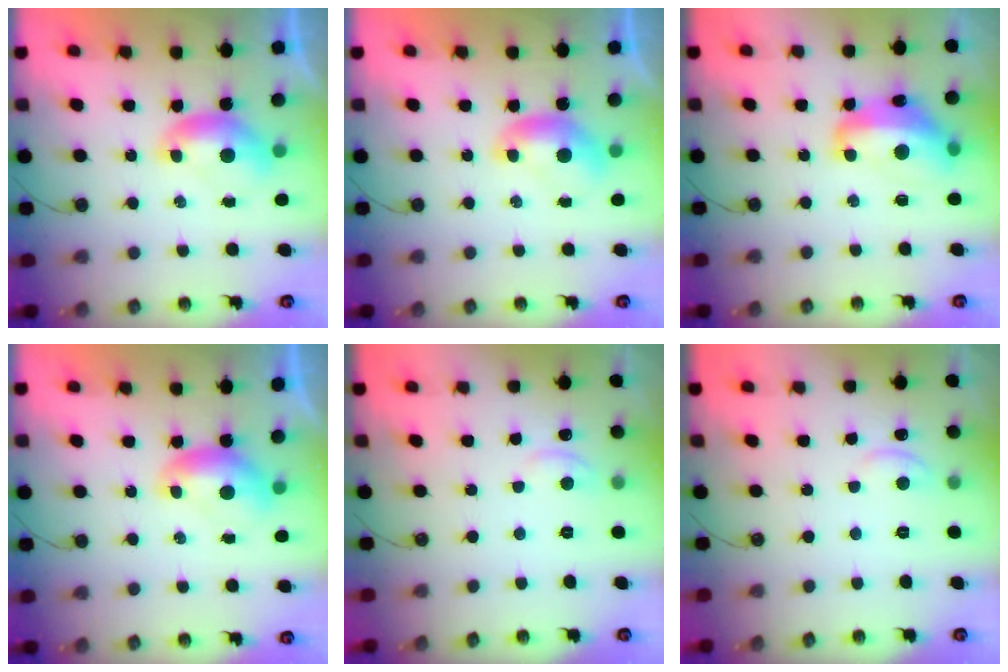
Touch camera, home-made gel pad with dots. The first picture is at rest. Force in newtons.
{"total": 0.0}
{"total": 8.5, "press": 8.4, "slide": 1.3}
{"total": 0.6, "press": 0.6, "slide": 0.2}
{"total": 1.5, "press": 1.4, "slide": 0.6}
{"total": 1.7, "press": 1.6, "slide": 0.3}